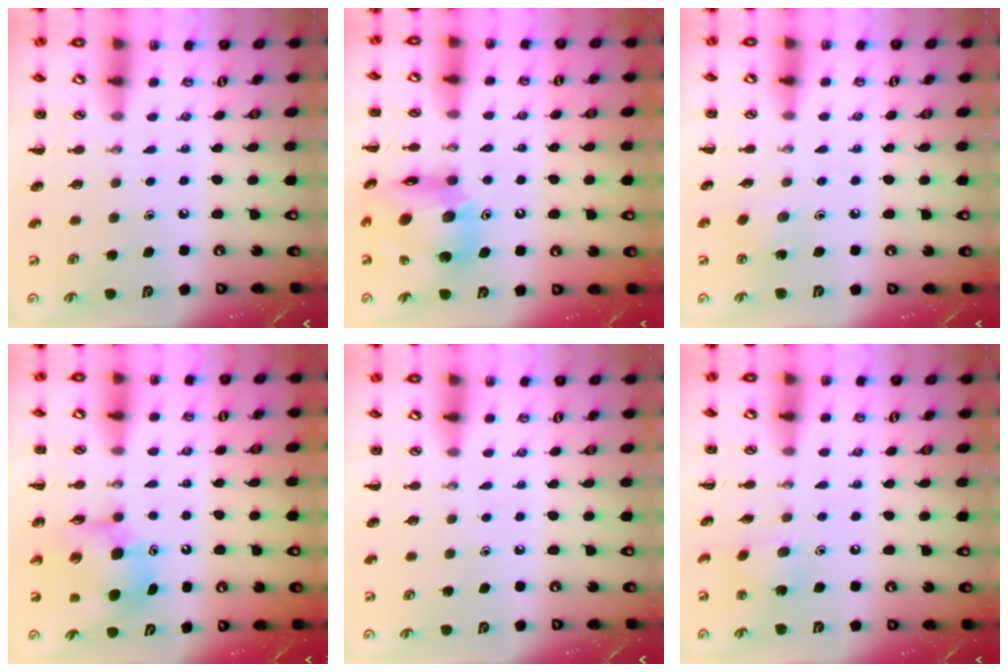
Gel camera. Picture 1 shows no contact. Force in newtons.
{"total": 16.8, "press": 16.5, "slide": 2.9}
{"total": 2.6, "press": 2.4, "slide": 0.8}
{"total": 8.4, "press": 8.1, "slide": 2.3}
{"total": 0.0}
{"total": 5.5, "press": 5.4, "slide": 1.4}